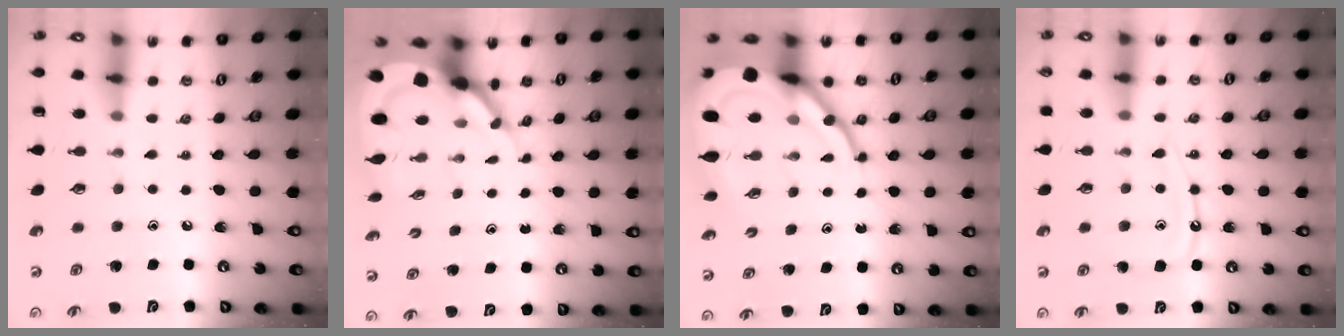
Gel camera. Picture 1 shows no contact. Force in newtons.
{"total": 9.0, "press": 9.0, "slide": 1.2}
{"total": 16.8, "press": 16.7, "slide": 1.7}
{"total": 10.8, "press": 10.7, "slide": 1.1}